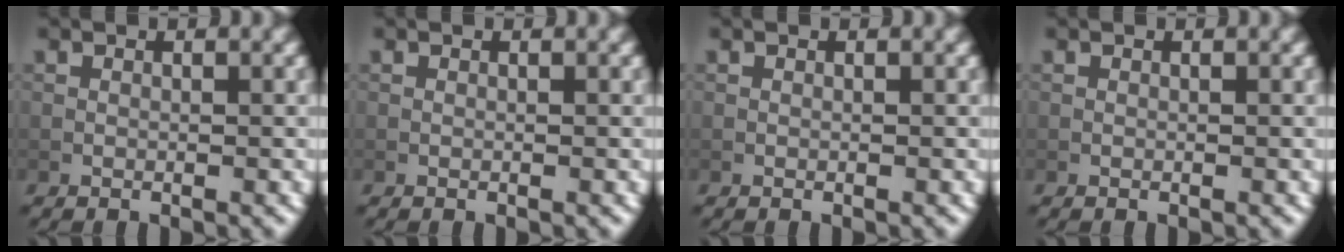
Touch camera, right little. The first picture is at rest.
{"total": 0.0}
{"total": 0.0}
{"total": 0.0}